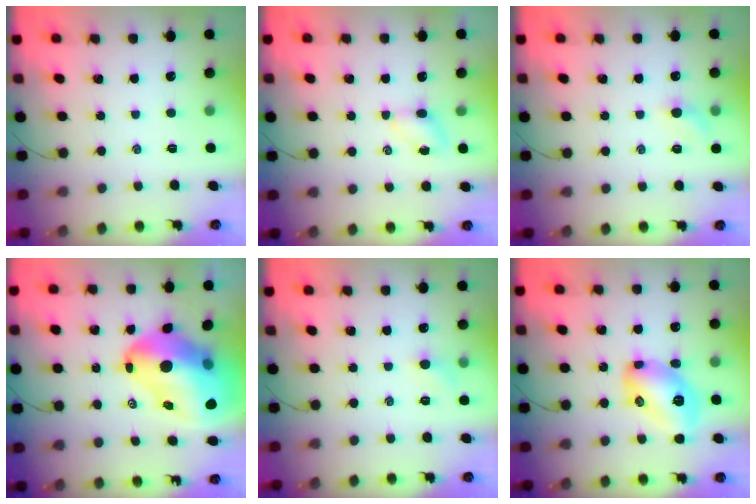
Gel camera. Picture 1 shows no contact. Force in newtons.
{"total": 4.0, "press": 3.8, "slide": 1.2}
{"total": 4.4, "press": 4.3, "slide": 1.0}
{"total": 21.8, "press": 20.9, "slide": 6.0}
{"total": 5.1, "press": 4.8, "slide": 1.6}
{"total": 12.7, "press": 12.7, "slide": 0.8}